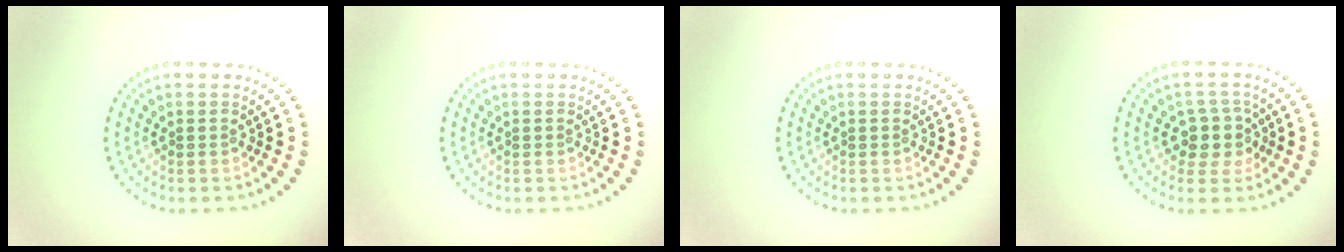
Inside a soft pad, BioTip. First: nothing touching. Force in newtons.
{"total": 0.0}
{"total": 0.0}
{"total": 2.8, "press": 2.6, "slide": 1.2}